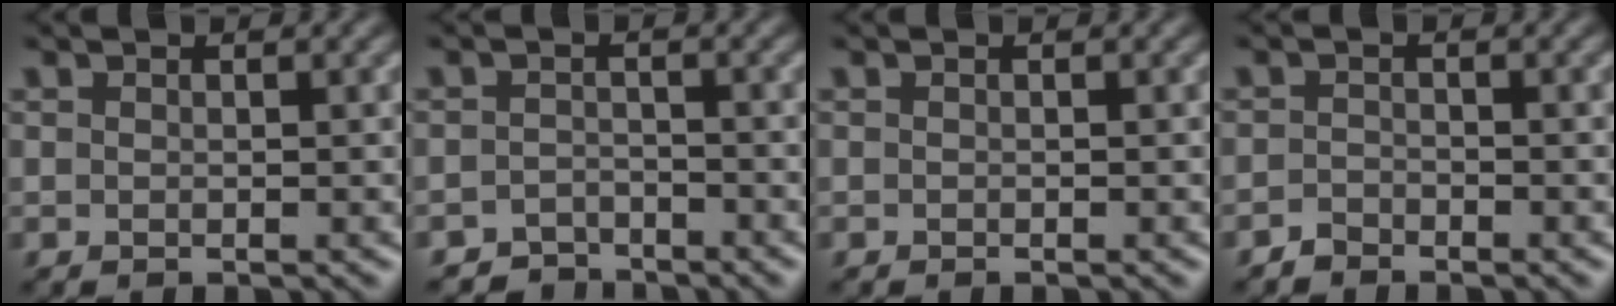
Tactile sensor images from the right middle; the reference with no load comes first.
{"total": 2.3, "force": [-2.1, 0.7, -0.4], "torque": [0.019, 0.005, -0.044]}
{"total": 0.0}
{"total": 1.2, "force": [-1.1, 0.4, -0.1], "torque": [0.003, 0.004, -0.022]}